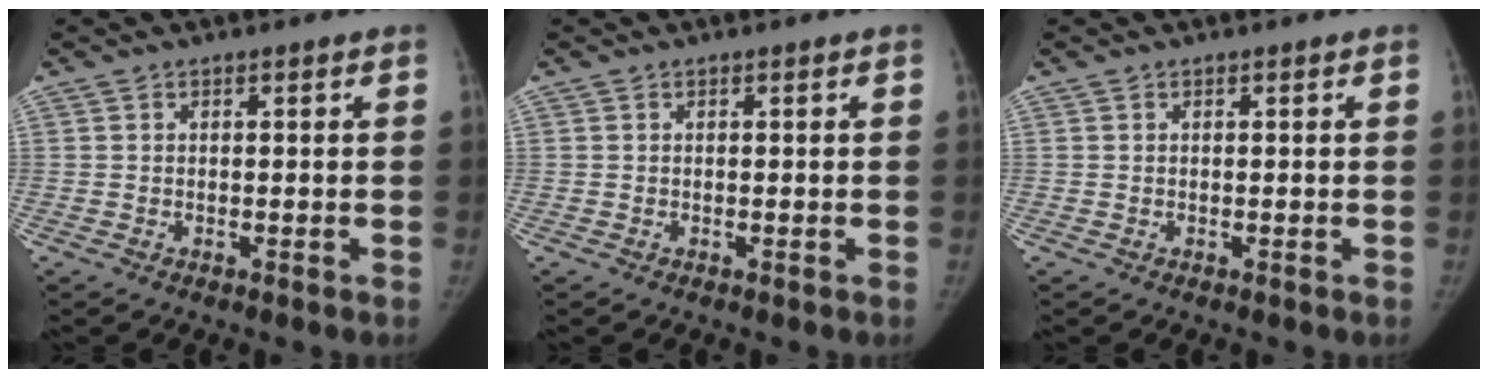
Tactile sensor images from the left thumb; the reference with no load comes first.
{"total": 0.0}
{"total": 0.0}